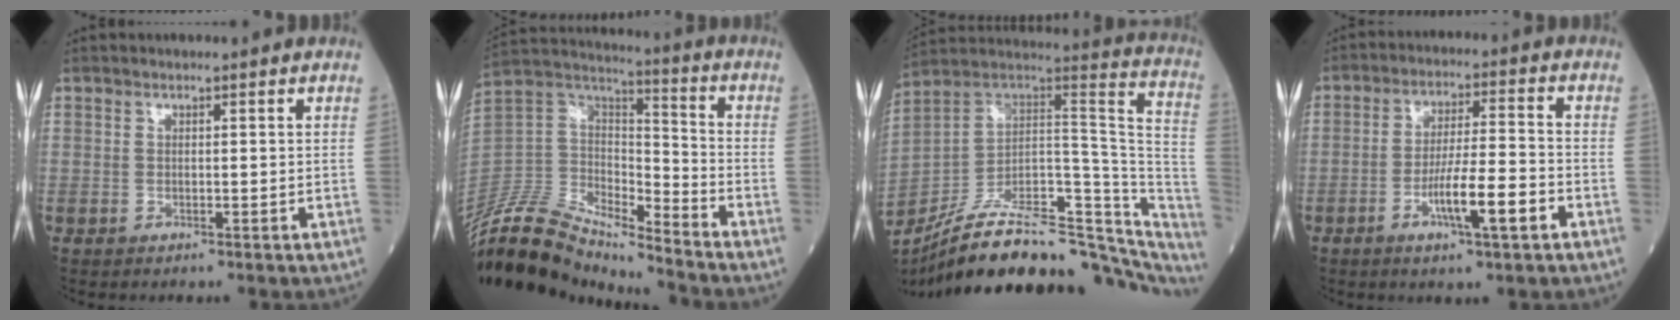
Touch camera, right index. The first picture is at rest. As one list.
[{"total": 18.0, "force": [-17.0, 3.2, 5.1], "torque": [-0.106, 0.050, -0.317]}, {"total": 29.4, "force": [-21.1, 10.1, 17.9], "torque": [-0.218, 0.031, -0.306]}, {"total": 9.0, "force": [-3.8, 0.6, 8.2], "torque": [-0.145, -0.003, -0.064]}]